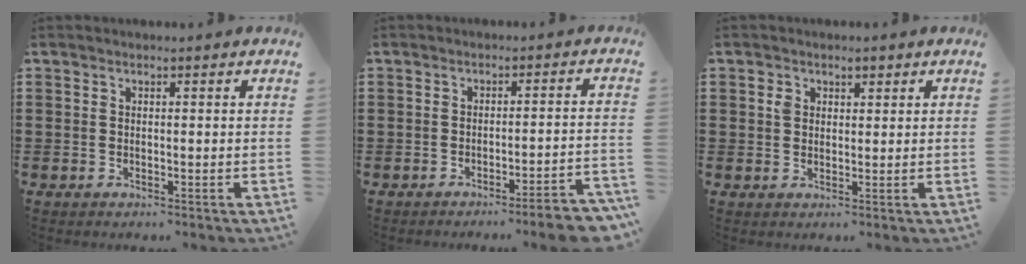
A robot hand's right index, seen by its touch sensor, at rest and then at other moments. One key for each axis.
{"total": 3.9, "fx": -3.3, "fy": -0.1, "fz": 2.2, "tx": -0.037, "ty": -0.010, "tz": -0.062}
{"total": 2.0, "fx": 0.9, "fy": 1.6, "fz": 0.8, "tx": -0.022, "ty": 0.009, "tz": 0.016}